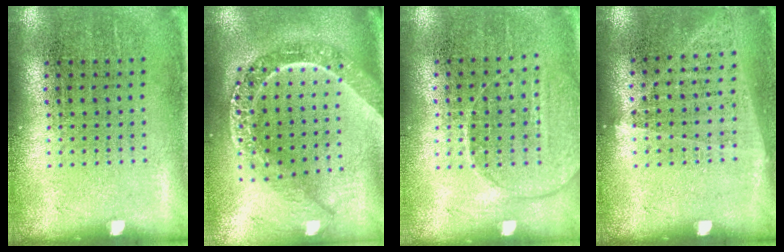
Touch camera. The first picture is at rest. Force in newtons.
{"total": 2.5, "press": 2.0, "slide": 1.5}
{"total": 1.4, "press": 1.3, "slide": 0.6}
{"total": 1.0, "press": 0.9, "slide": 0.5}